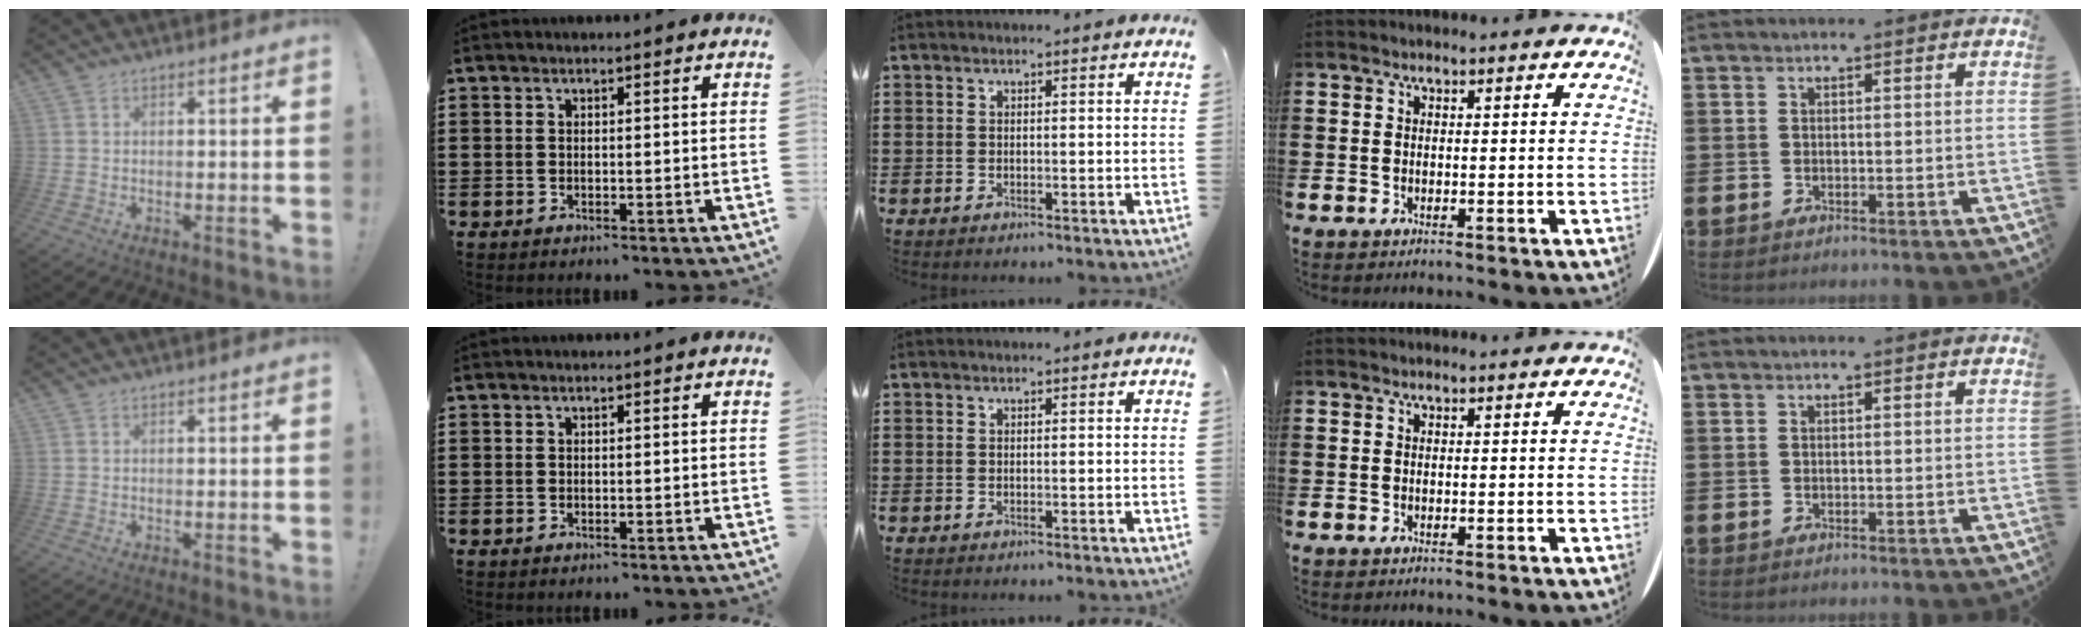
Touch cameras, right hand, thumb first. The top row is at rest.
{}